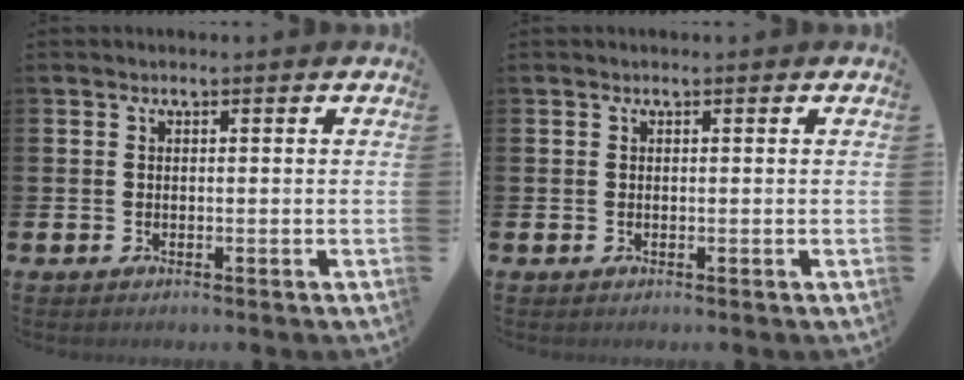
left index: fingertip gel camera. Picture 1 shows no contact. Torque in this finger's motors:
{"motor_torque": [-0.21, -0.34, 0.04, 0.01]}